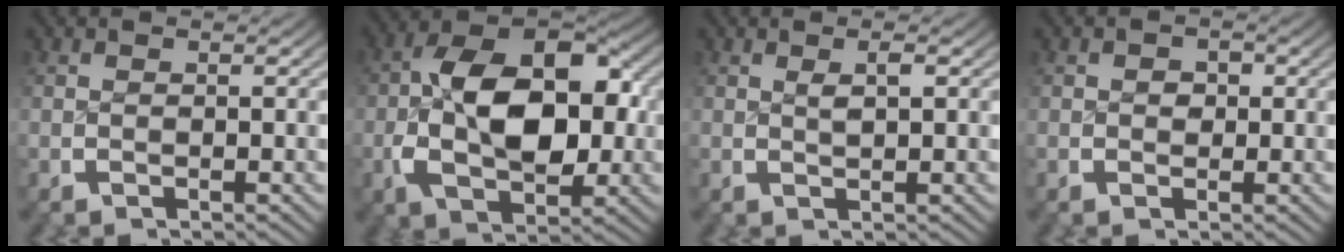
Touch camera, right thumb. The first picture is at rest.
{"total": 13.7, "force": [-0.7, 8.3, 10.8], "torque": [-0.200, -0.029, 0.004]}
{"total": 1.2, "force": [0.5, 0.2, 1.1], "torque": [-0.016, -0.001, 0.014]}
{"total": 1.2, "force": [0.0, 1.0, 0.6], "torque": [-0.007, -0.008, 0.001]}